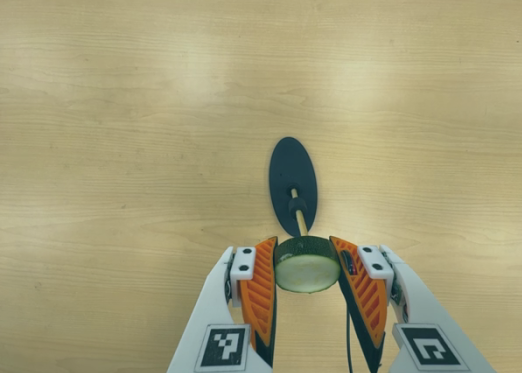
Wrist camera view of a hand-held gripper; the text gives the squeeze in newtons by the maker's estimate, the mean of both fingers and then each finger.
{"total": 11.3, "left": 10.2, "right": 12.3}